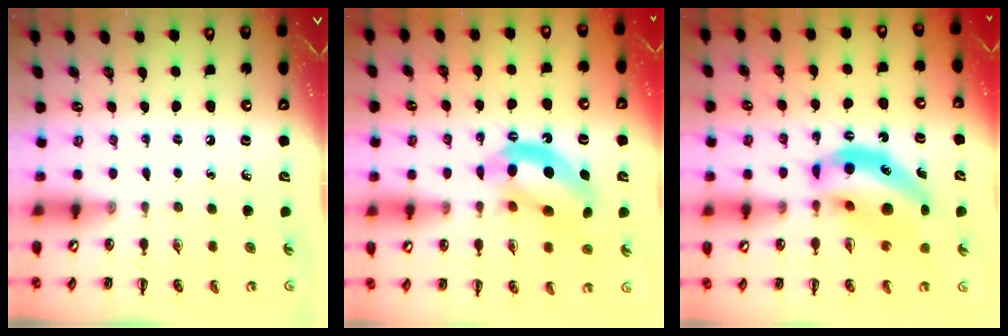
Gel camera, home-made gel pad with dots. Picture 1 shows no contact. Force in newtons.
{"total": 11.9, "press": 11.5, "slide": 3.0}
{"total": 13.7, "press": 13.3, "slide": 3.4}